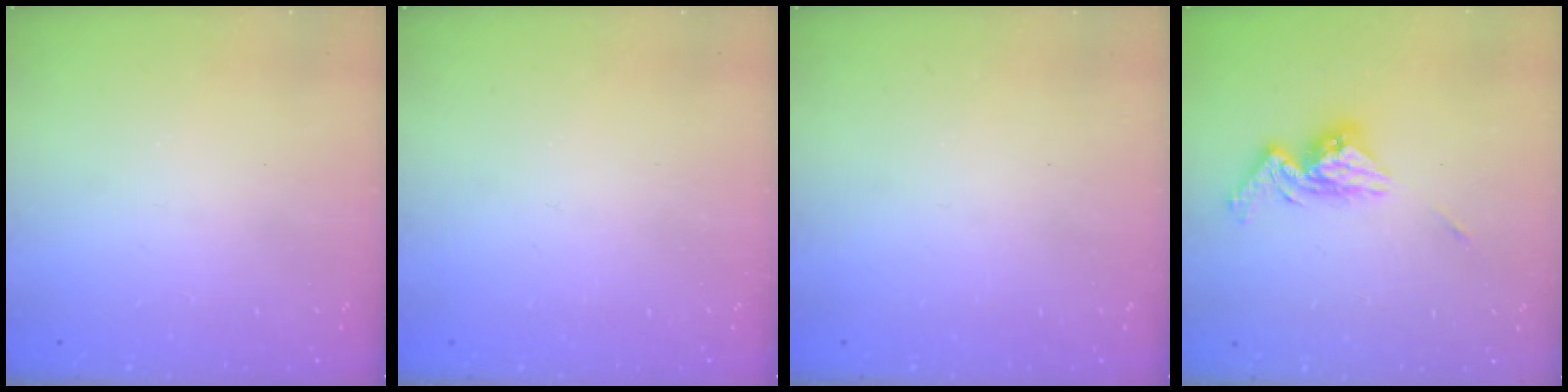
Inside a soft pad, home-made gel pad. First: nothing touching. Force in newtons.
{"total": 0.0}
{"total": 0.0}
{"total": 11.2, "press": 11.1, "slide": 0.9}